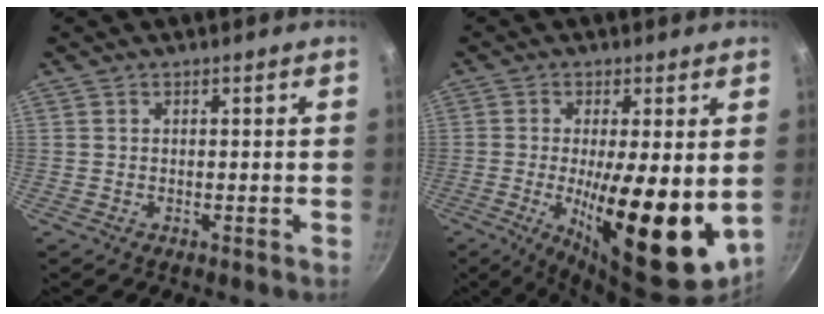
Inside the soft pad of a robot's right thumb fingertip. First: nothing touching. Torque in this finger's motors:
{"motor_torque": [1.92, 3.09, 2.52, -0.25, 0.56]}